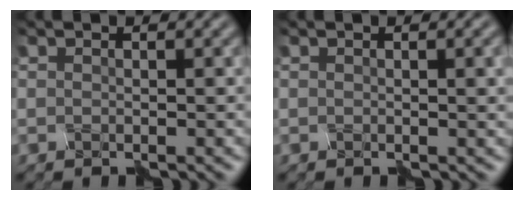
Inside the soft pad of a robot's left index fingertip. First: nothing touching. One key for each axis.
{"total": 0.9, "fx": 0.3, "fy": -0.3, "fz": 0.7, "tx": -0.008, "ty": 0.002, "tz": 0.007}